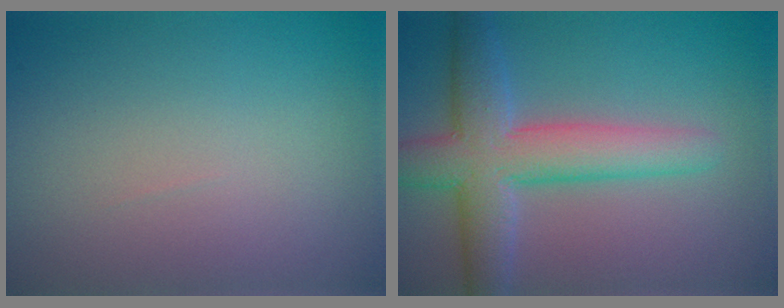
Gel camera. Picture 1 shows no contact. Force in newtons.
{"total": 6.7, "press": 6.7, "slide": 0.2}